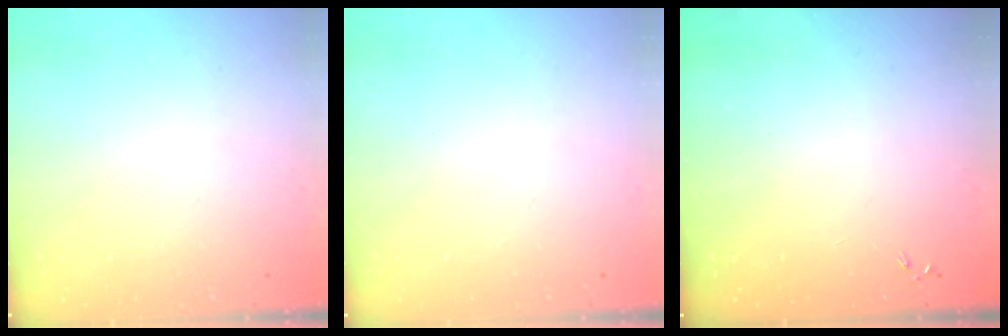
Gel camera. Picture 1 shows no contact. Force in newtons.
{"total": 0.0}
{"total": 0.0}